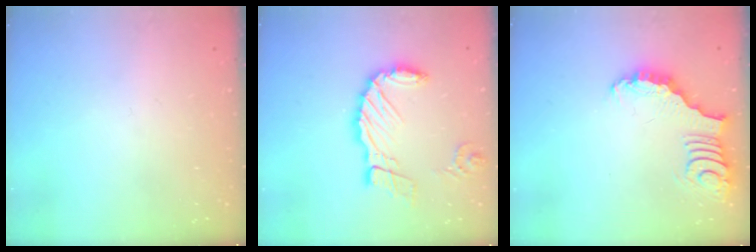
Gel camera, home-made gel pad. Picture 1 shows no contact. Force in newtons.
{"total": 12.8, "press": 12.7, "slide": 1.6}
{"total": 3.5, "press": 3.5, "slide": 0.5}